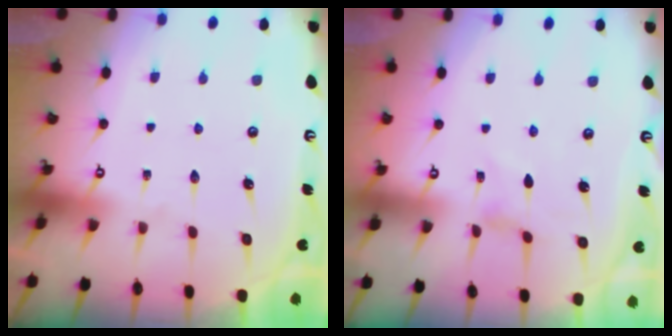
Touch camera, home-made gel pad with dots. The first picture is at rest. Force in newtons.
{"total": 0.0}